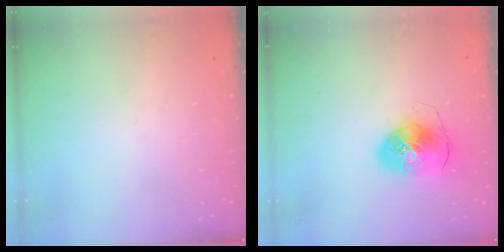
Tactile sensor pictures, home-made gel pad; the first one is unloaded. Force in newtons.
{"total": 9.3, "press": 9.2, "slide": 1.0}